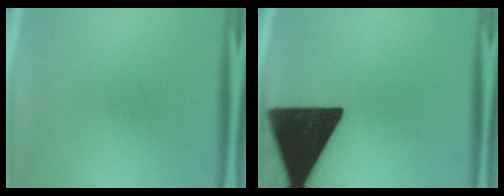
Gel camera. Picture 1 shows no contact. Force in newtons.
{"total": 19.9}